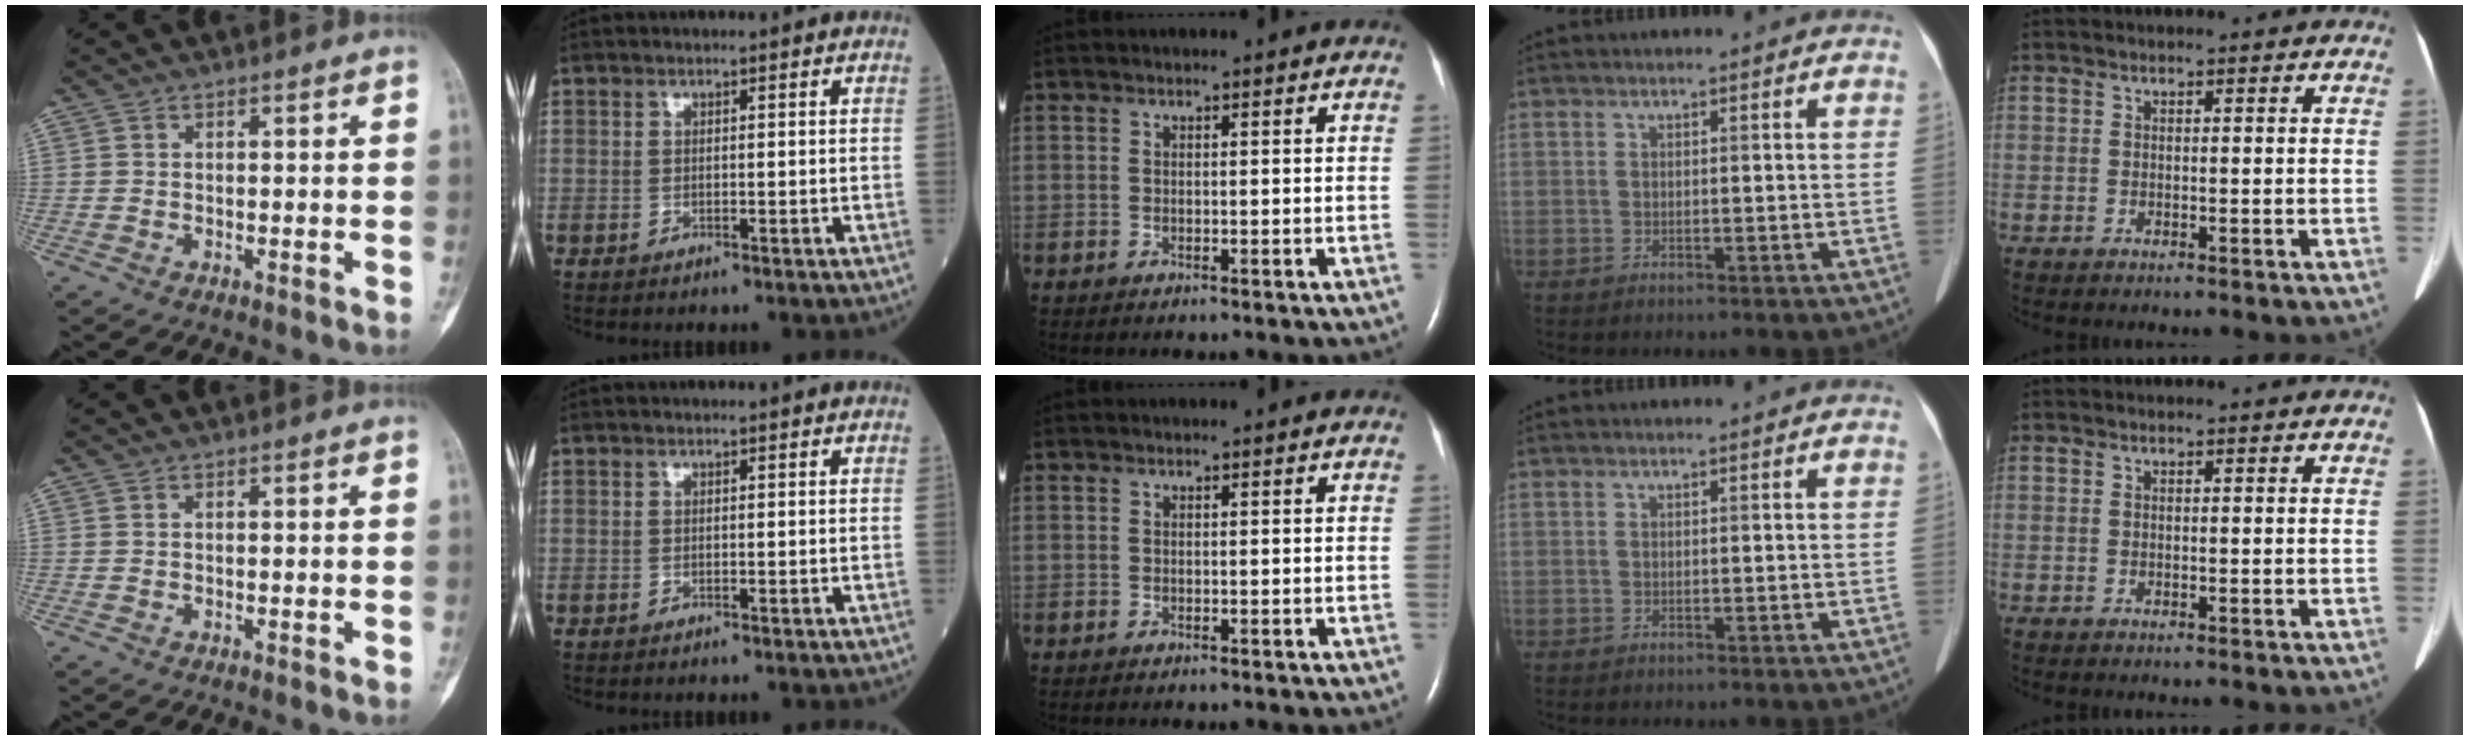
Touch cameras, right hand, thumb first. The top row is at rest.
{}